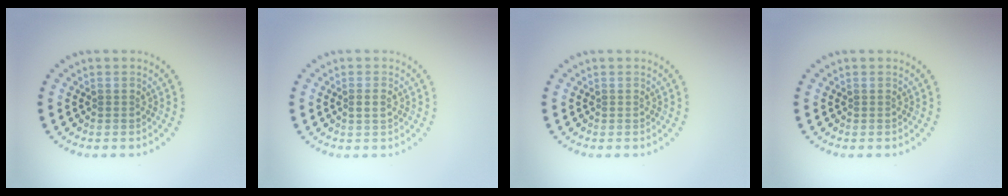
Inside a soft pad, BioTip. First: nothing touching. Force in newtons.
{"total": 1.1, "press": 1.1, "slide": 0.4}
{"total": 0.0}
{"total": 0.0}